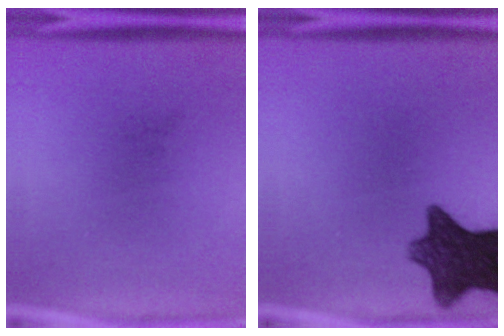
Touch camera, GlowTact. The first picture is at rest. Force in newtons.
{"total": 10.8}